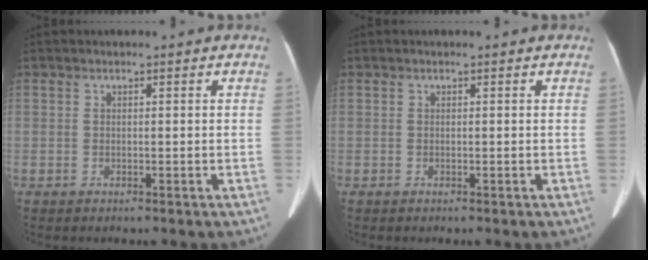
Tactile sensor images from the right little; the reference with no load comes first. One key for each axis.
{"total": 0.0}